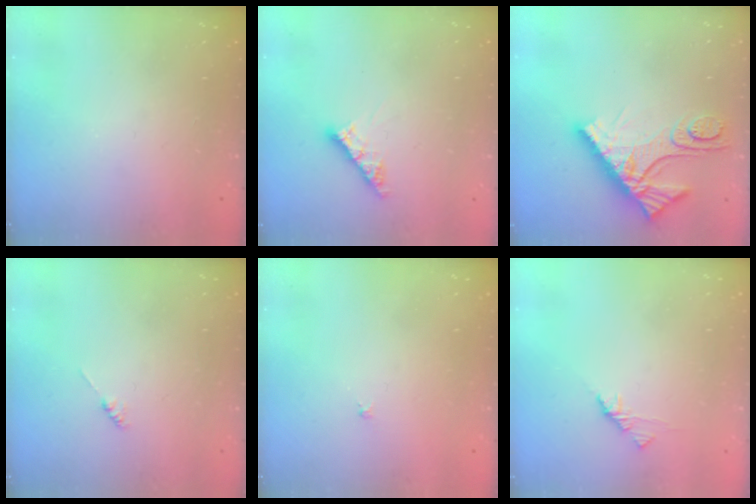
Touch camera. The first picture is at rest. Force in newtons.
{"total": 6.9, "press": 6.8, "slide": 0.7}
{"total": 12.1, "press": 12.0, "slide": 1.1}
{"total": 0.0}
{"total": 1.0, "press": 0.9, "slide": 0.3}
{"total": 1.9, "press": 1.7, "slide": 0.6}